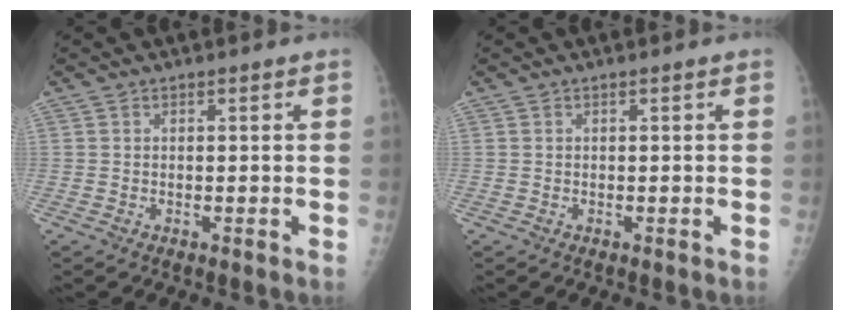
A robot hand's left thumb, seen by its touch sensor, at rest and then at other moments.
{"total": 0.0}